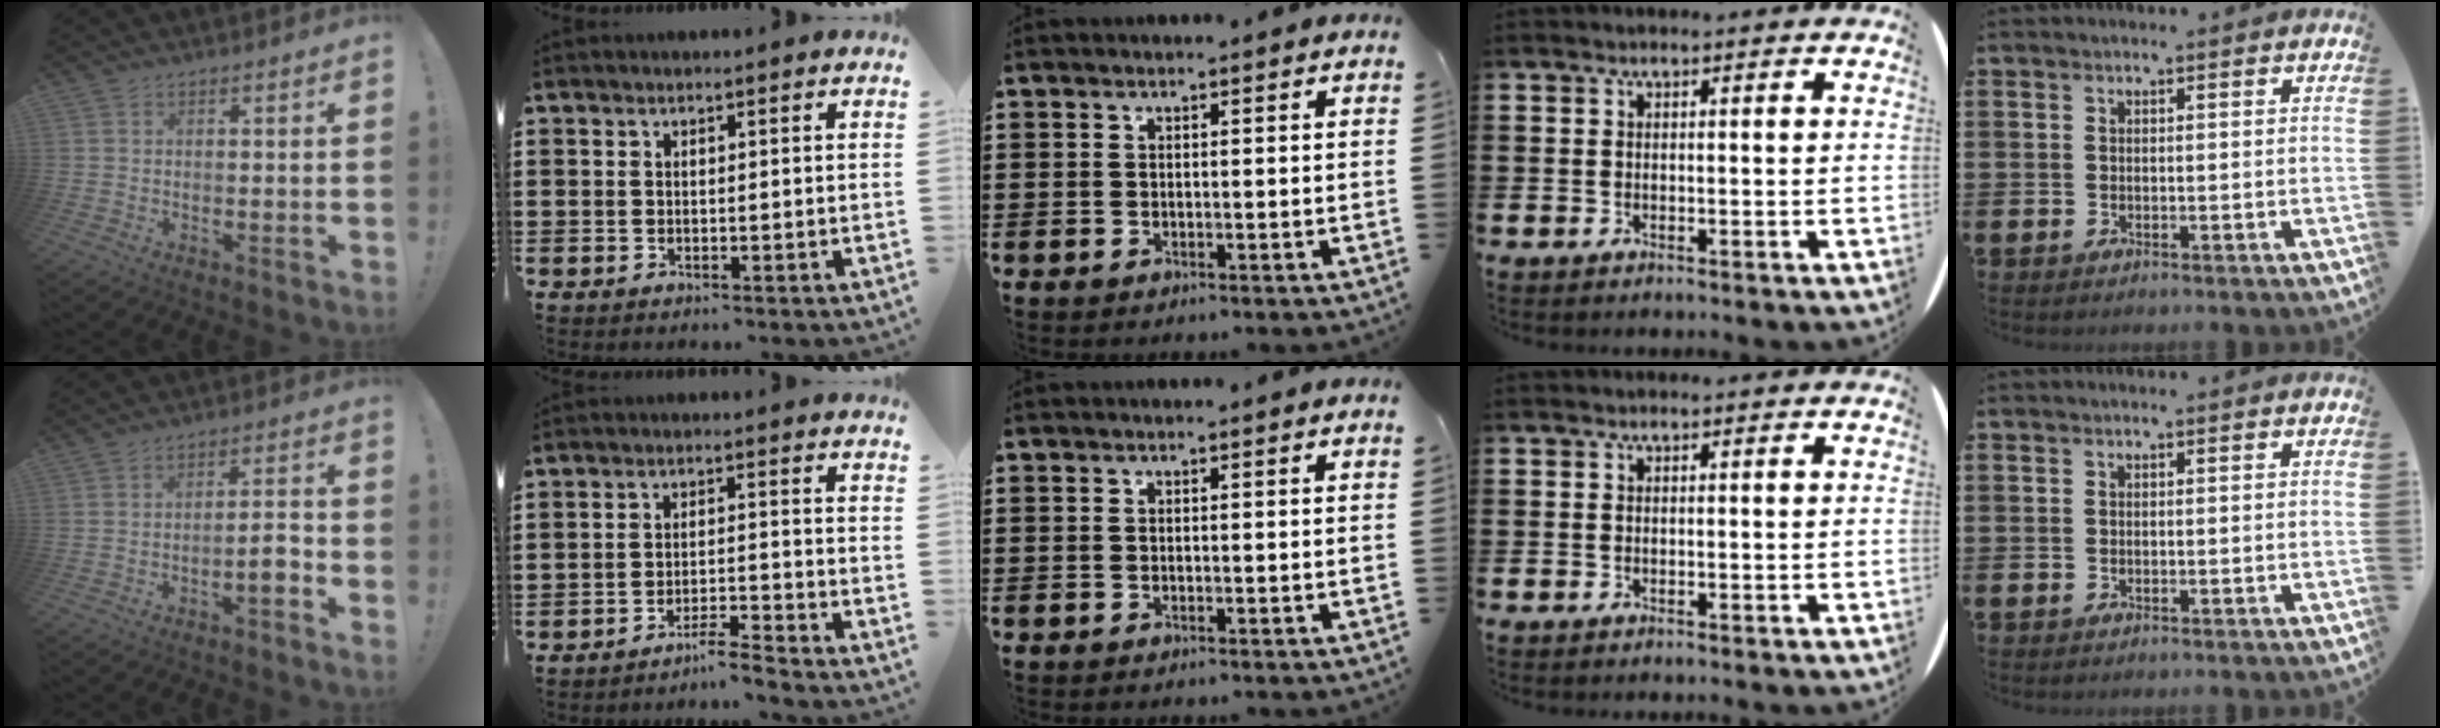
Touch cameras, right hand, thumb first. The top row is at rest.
{"thumb": {"total": 6.2, "force": [-3.3, 1.1, 5.1], "torque": [-0.076, 0.014, -0.055]}, "index": {"total": 3.8, "force": [-3.6, -0.5, 1.0], "torque": [-0.020, -0.003, -0.073]}}